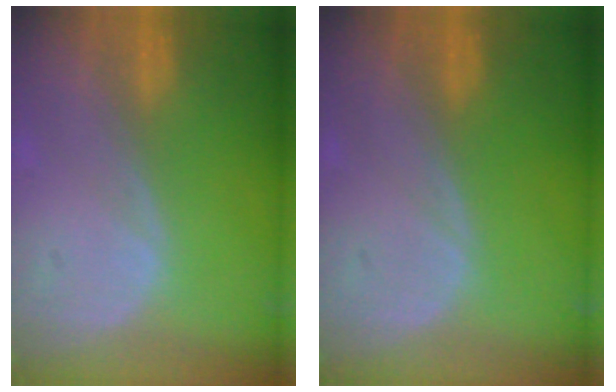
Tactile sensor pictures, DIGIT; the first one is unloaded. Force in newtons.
{"total": 0.0}